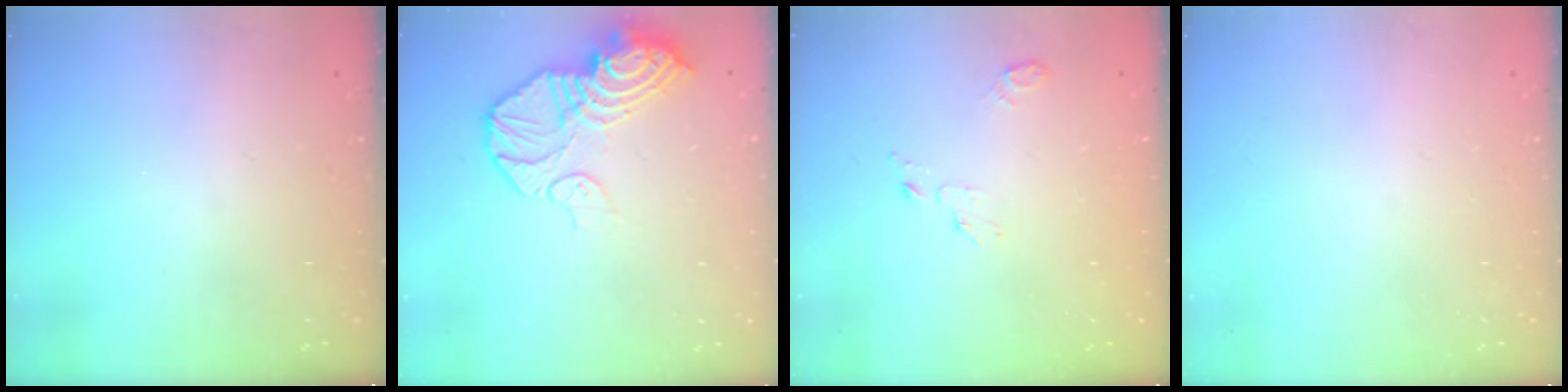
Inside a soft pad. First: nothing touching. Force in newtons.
{"total": 15.1, "press": 14.9, "slide": 2.4}
{"total": 3.5, "press": 3.4, "slide": 0.3}
{"total": 0.0}